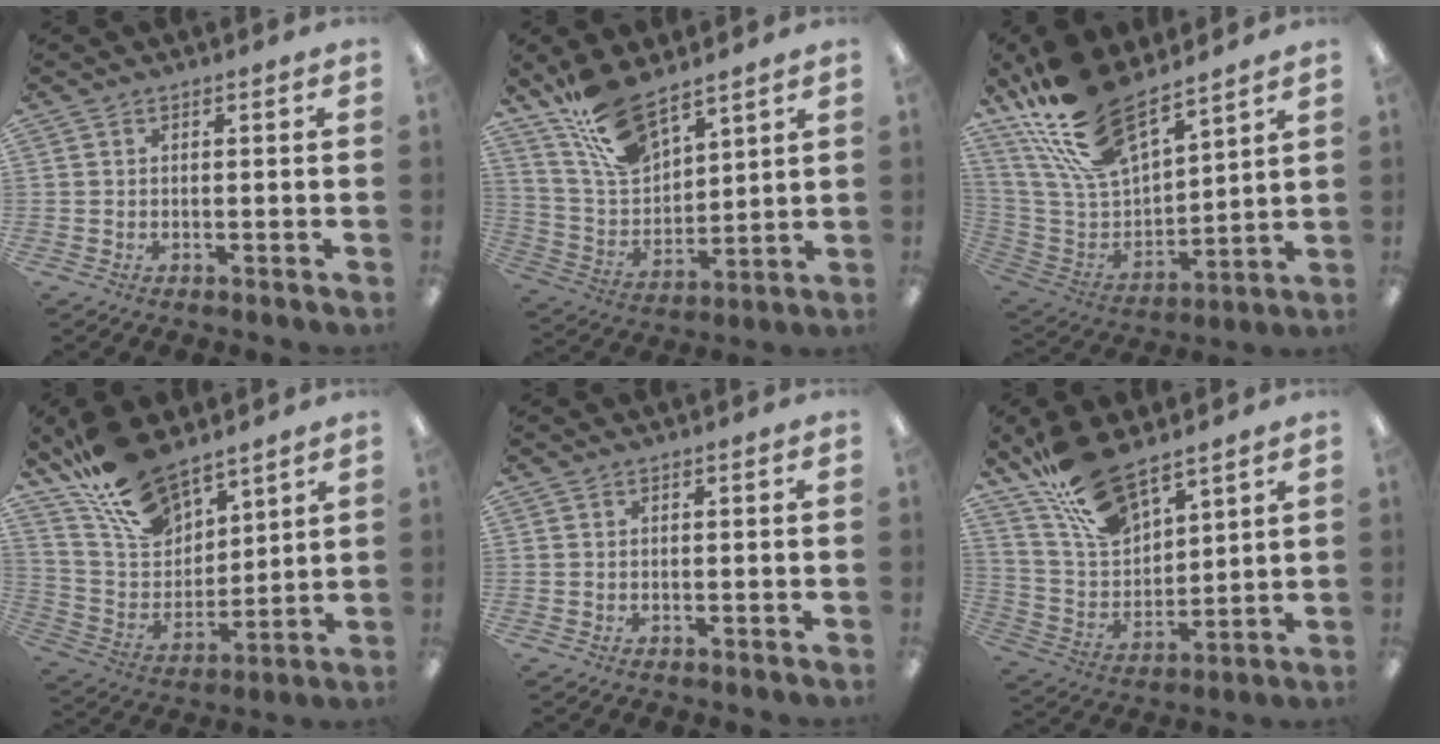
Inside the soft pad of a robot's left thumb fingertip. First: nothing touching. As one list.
[{"total": 14.6, "force": [11.1, 6.3, 7.1], "torque": [-0.150, -0.054, 0.209]}, {"total": 21.7, "force": [16.4, 8.9, 11.1], "torque": [-0.249, -0.091, 0.300]}, {"total": 17.0, "force": [13.2, 8.1, 6.9], "torque": [-0.144, -0.076, 0.248]}, {"total": 0.0}, {"total": 16.3, "force": [12.6, 7.1, 7.7], "torque": [-0.166, -0.063, 0.236]}]